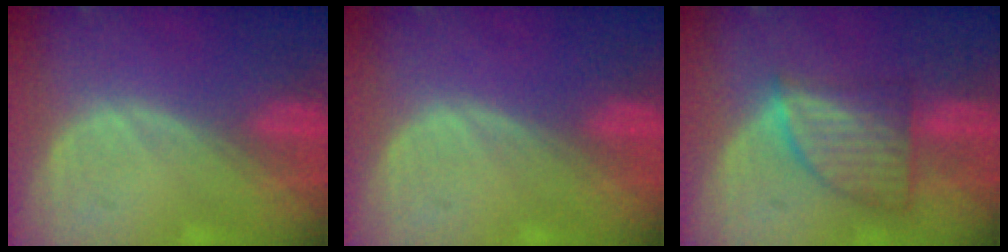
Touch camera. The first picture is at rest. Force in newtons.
{"total": 0.0}
{"total": 7.5, "press": 6.7, "slide": 3.4}